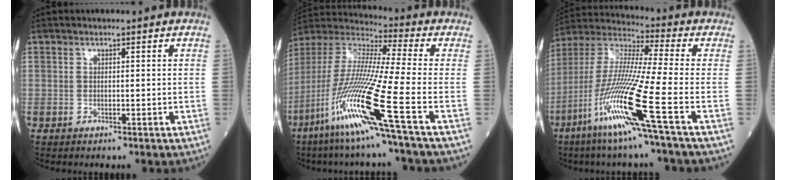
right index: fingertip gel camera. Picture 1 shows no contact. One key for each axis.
{"total": 19.3, "fx": -8.9, "fy": -1.6, "fz": 17.1, "tx": -0.377, "ty": -0.048, "tz": -0.184}
{"total": 16.4, "fx": -7.3, "fy": -1.5, "fz": 14.6, "tx": -0.312, "ty": -0.031, "tz": -0.148}